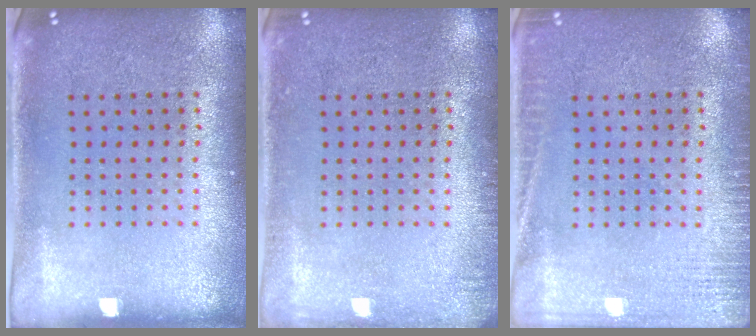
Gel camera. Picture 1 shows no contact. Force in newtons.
{"total": 1.2, "press": 1.1, "slide": 0.2}
{"total": 2.7, "press": 2.7, "slide": 0.5}